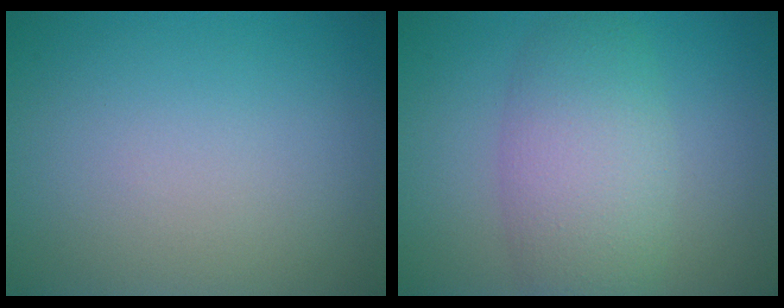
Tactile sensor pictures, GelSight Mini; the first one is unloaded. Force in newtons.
{"total": 5.8, "press": 5.8, "slide": 0.1}